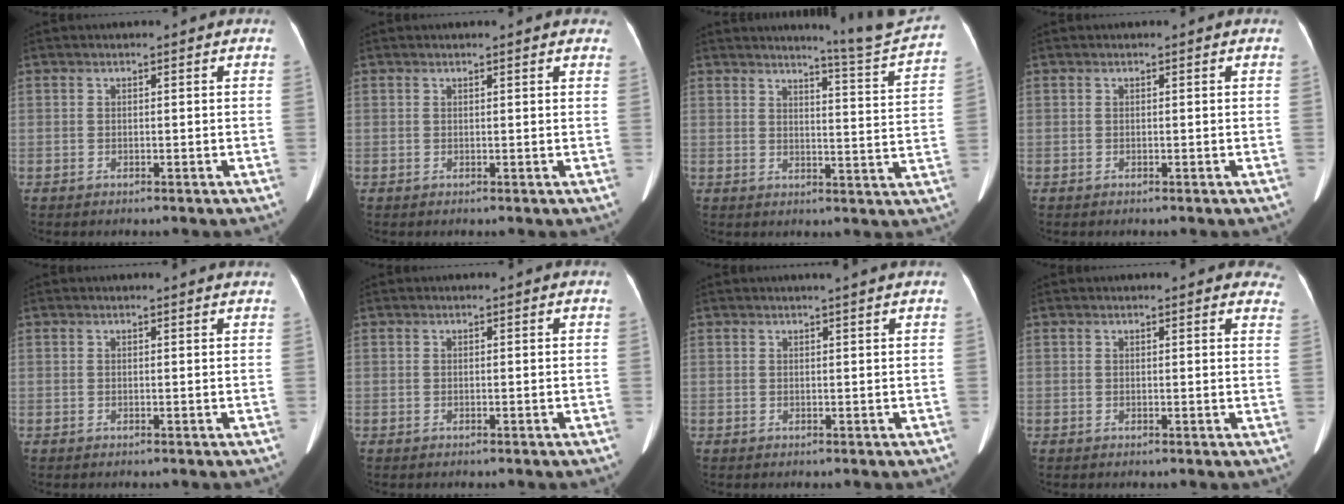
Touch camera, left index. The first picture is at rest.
{"total": 4.7, "force": [4.1, 0.8, 2.0], "torque": [-0.015, -0.006, 0.029]}
{"total": 10.2, "force": [9.7, -2.1, 2.1], "torque": [-0.038, -0.083, 0.114]}
{"total": 0.0}
{"total": 3.1, "force": [2.9, -0.1, 0.8], "torque": [-0.009, -0.012, 0.019]}
{"total": 0.0}
{"total": 3.0, "force": [2.5, -0.6, 1.5], "torque": [-0.017, -0.009, 0.023]}
{"total": 9.7, "force": [8.8, 2.2, 3.4], "torque": [-0.004, -0.020, 0.071]}